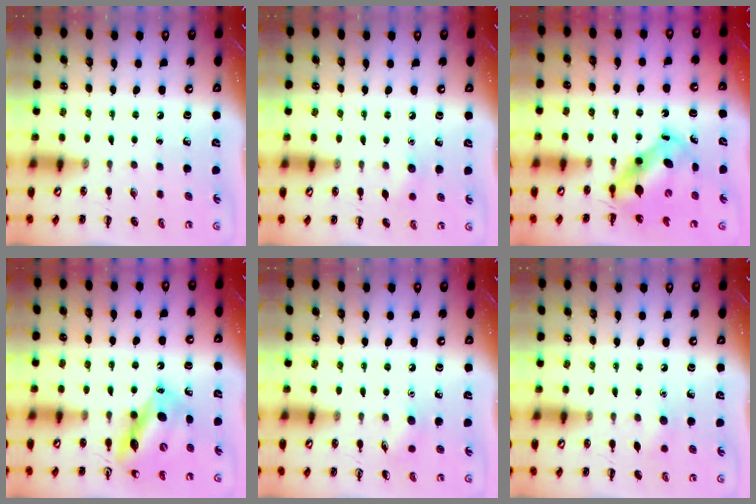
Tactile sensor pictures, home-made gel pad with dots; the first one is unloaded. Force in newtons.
{"total": 5.5, "press": 5.3, "slide": 1.6}
{"total": 6.6, "press": 6.5, "slide": 1.3}
{"total": 12.4, "press": 11.8, "slide": 3.7}
{"total": 5.7, "press": 5.5, "slide": 1.5}
{"total": 4.9, "press": 4.7, "slide": 1.4}